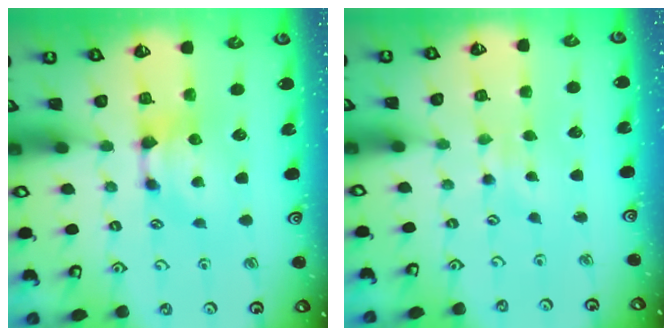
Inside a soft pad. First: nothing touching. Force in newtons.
{"total": 2.2, "press": 2.1, "slide": 0.4}